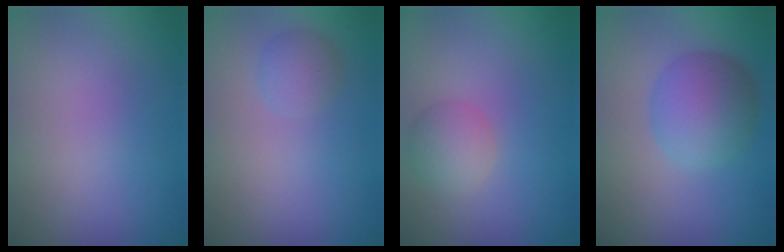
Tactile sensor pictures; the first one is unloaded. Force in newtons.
{"total": 1.7, "press": 1.7, "slide": 0.1}
{"total": 2.2, "press": 2.2, "slide": 0.1}
{"total": 4.6, "press": 4.6, "slide": 0.1}